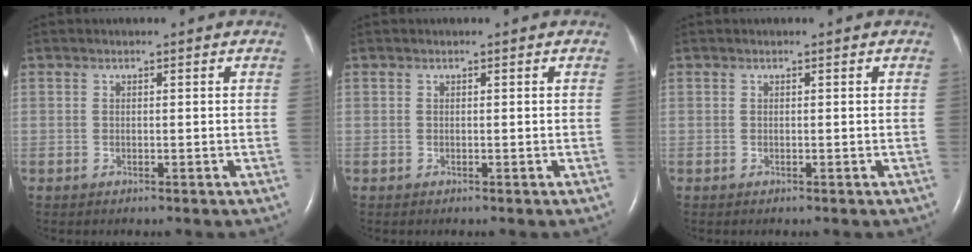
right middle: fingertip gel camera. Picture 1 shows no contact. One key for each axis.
{"total": 0.0}
{"total": 0.0}